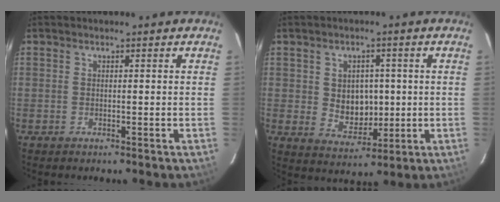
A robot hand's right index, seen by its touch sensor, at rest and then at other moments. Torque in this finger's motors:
{"motor_torque": [0.48, 0.23, 0.34, 0.03]}